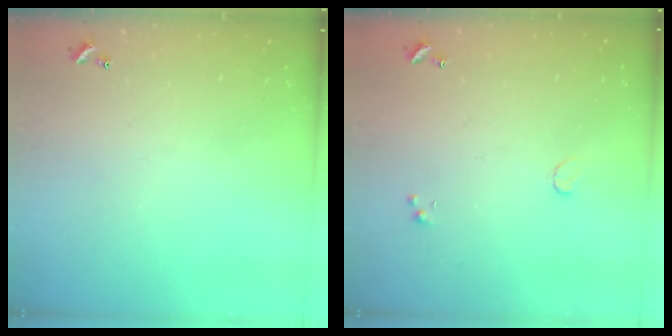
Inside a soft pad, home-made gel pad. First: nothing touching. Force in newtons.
{"total": 0.5, "press": 0.4, "slide": 0.3}